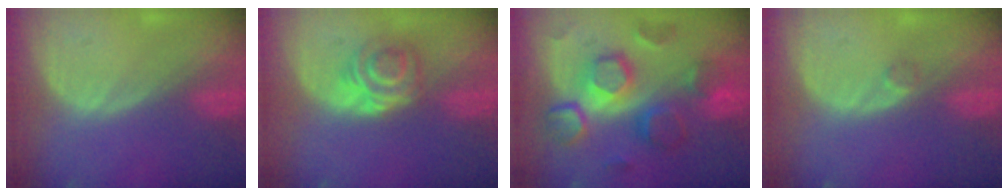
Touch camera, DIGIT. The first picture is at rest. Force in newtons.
{"total": 6.2, "press": 5.1, "slide": 3.6}
{"total": 10.4, "press": 10.4, "slide": 0.8}
{"total": 1.2, "press": 1.0, "slide": 0.7}